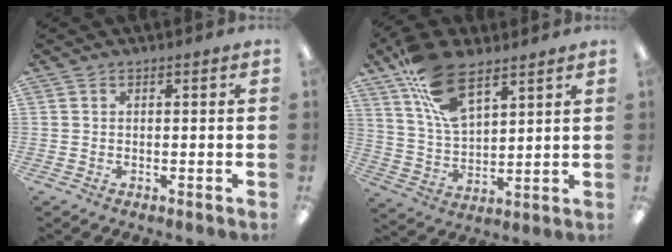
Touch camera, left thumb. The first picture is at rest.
{"total": 14.4, "force": [9.4, 6.5, 8.9], "torque": [-0.174, -0.031, 0.174]}